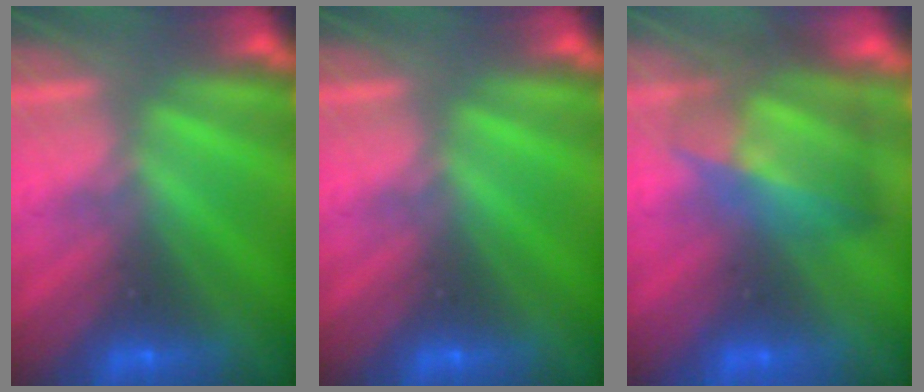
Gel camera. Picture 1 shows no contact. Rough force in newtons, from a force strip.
{"total": 0.0}
{"total": 4.8}